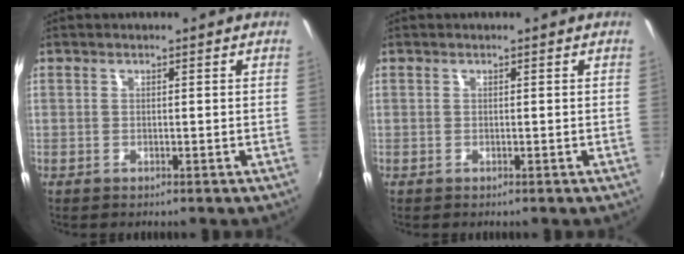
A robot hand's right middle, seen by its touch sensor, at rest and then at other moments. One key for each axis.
{"total": 0.0}